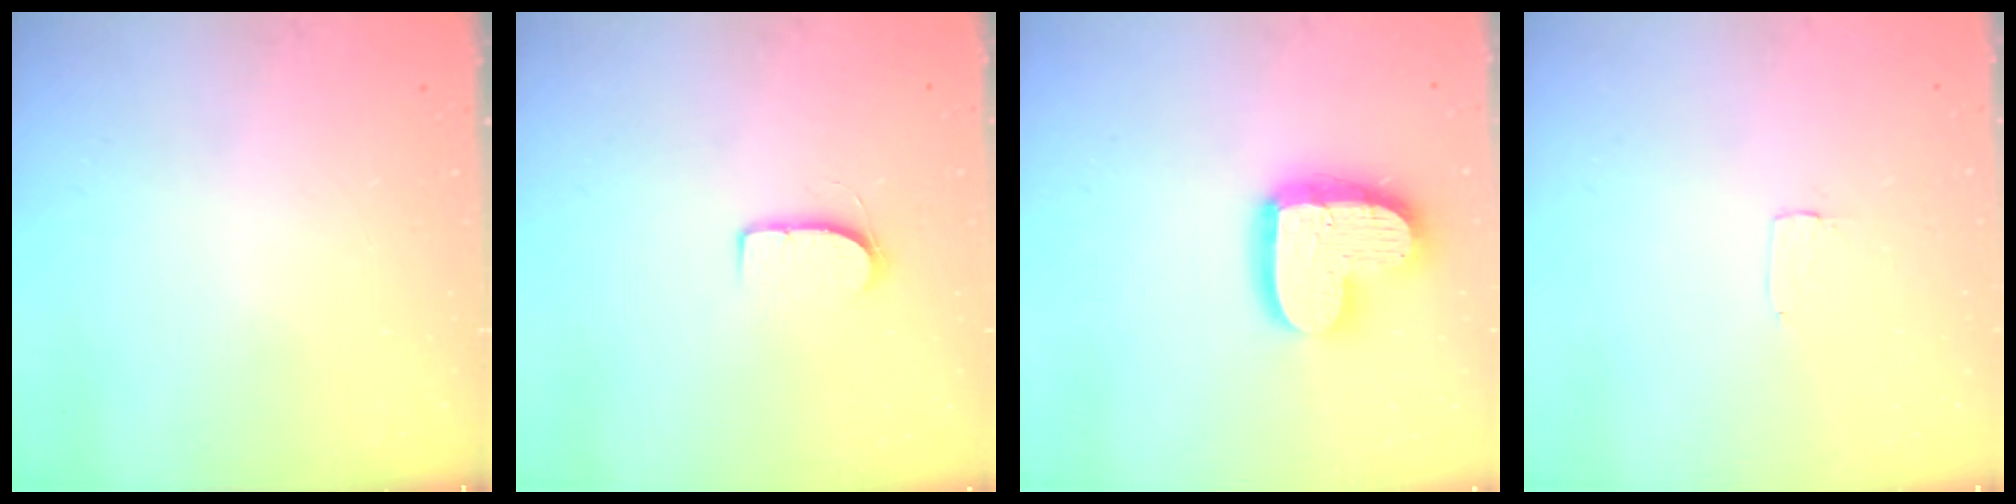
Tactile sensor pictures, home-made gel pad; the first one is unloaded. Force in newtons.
{"total": 7.0, "press": 7.0, "slide": 0.5}
{"total": 17.1, "press": 17.0, "slide": 1.5}
{"total": 1.7, "press": 1.7, "slide": 0.1}